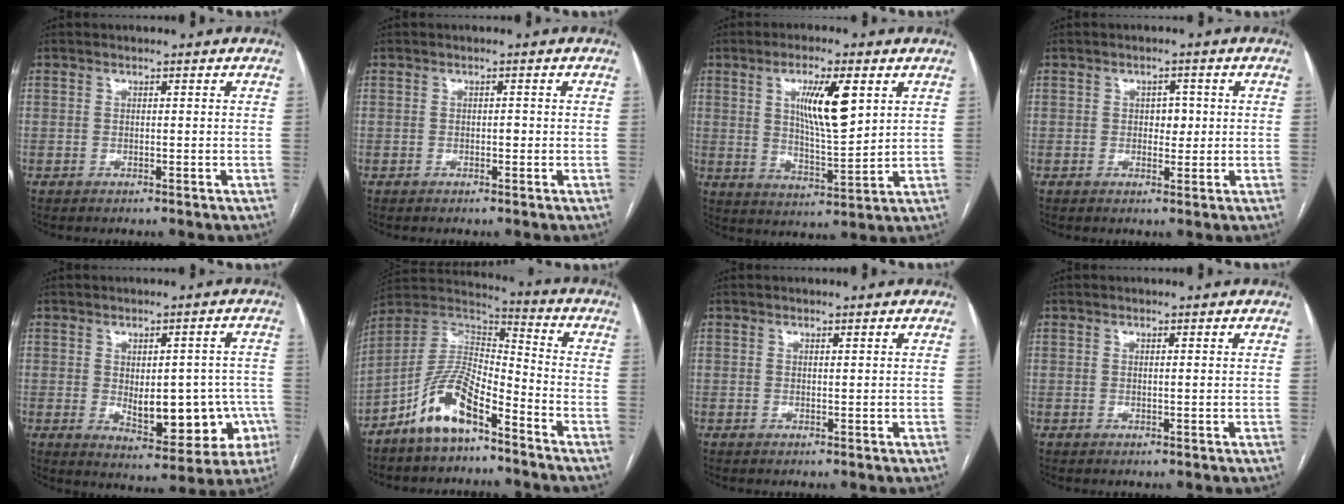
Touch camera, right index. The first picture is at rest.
{"total": 0.7, "force": [-0.1, 0.4, 0.6], "torque": [-0.008, 0.002, -0.003]}
{"total": 10.0, "force": [3.5, 1.9, 9.1], "torque": [-0.160, -0.004, 0.066]}
{"total": 2.5, "force": [0.2, 1.6, 1.8], "torque": [-0.021, 0.004, 0.004]}
{"total": 12.2, "force": [-2.2, 6.1, 10.3], "torque": [-0.122, 0.014, -0.008]}
{"total": 11.3, "force": [-7.4, 3.4, 7.9], "torque": [-0.166, 0.017, -0.141]}
{"total": 0.0}
{"total": 0.5, "force": [0.2, -0.1, 0.5], "torque": [-0.010, 0.000, 0.003]}